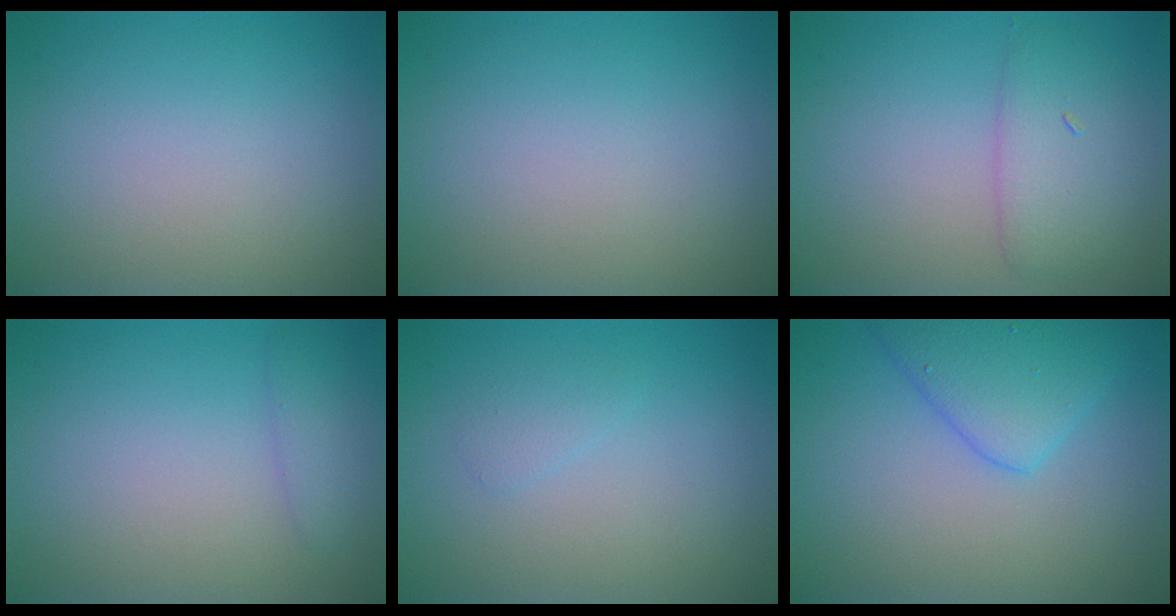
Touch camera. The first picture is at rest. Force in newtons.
{"total": 0.0}
{"total": 3.0, "press": 3.0, "slide": 0.1}
{"total": 1.5, "press": 1.5, "slide": 0.1}
{"total": 0.9, "press": 0.9, "slide": 0.0}
{"total": 4.0, "press": 4.0, "slide": 0.1}